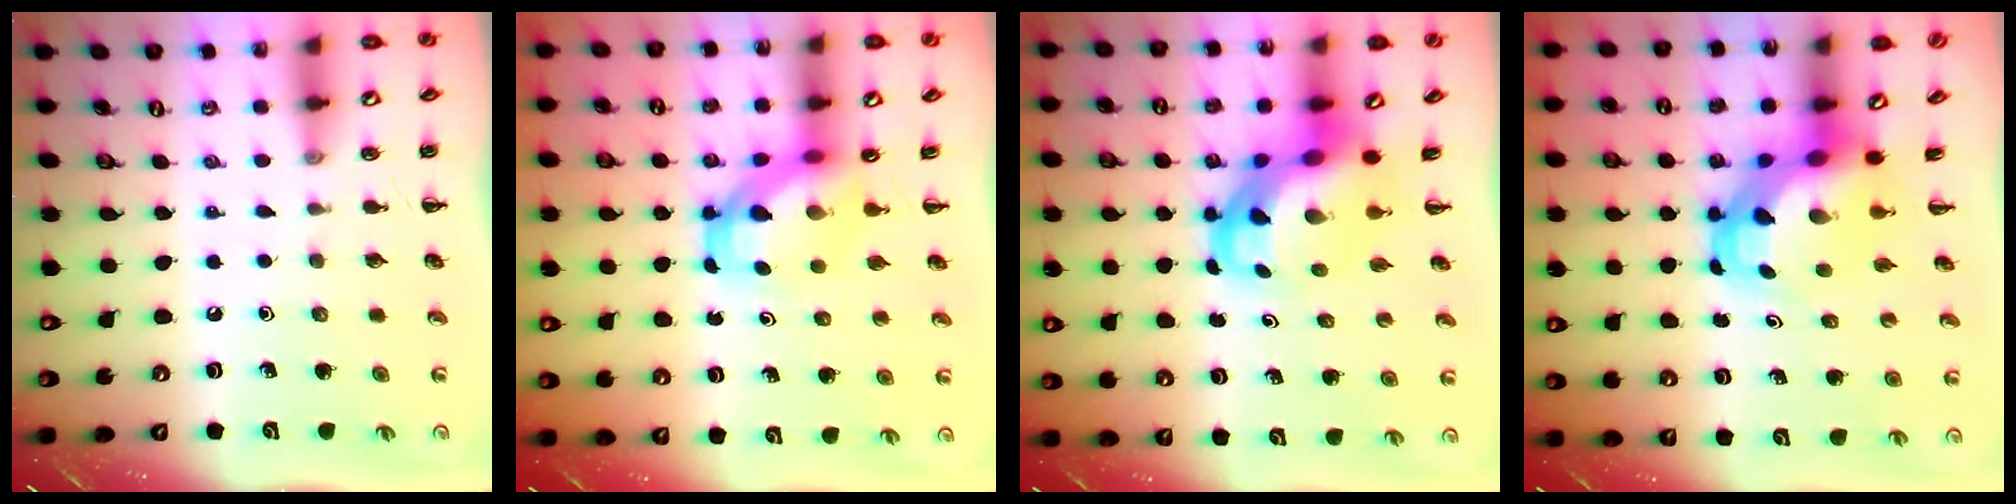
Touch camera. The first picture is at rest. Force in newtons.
{"total": 5.3, "press": 5.1, "slide": 1.5}
{"total": 7.8, "press": 7.6, "slide": 2.0}
{"total": 6.2, "press": 6.0, "slide": 1.7}